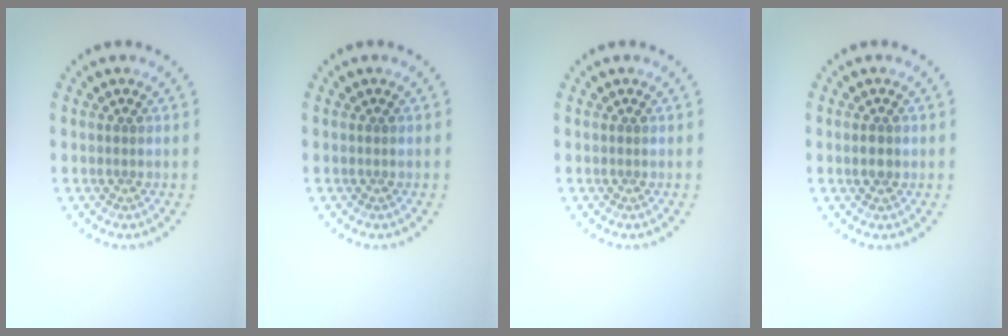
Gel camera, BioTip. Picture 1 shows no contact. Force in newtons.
{"total": 0.0}
{"total": 0.0}
{"total": 1.5, "press": 1.5, "slide": 0.1}